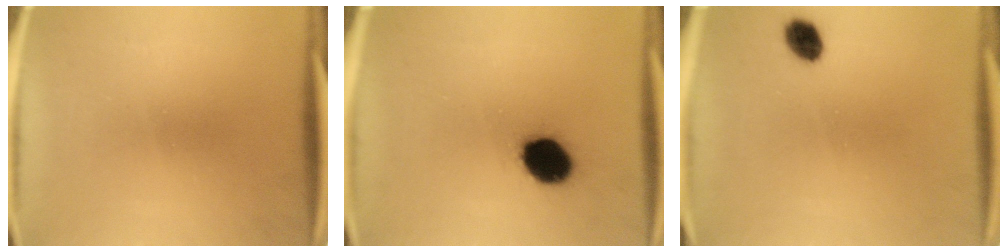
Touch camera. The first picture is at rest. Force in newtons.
{"total": 10.9}
{"total": 4.2}